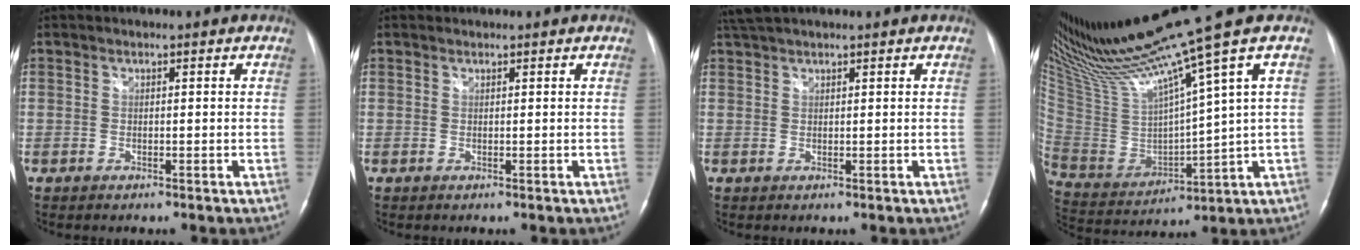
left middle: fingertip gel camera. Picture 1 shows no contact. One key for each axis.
{"total": 0.0}
{"total": 3.3, "fx": 2.9, "fy": 0.4, "fz": 1.5, "tx": -0.033, "ty": 0.030, "tz": 0.057}
{"total": 18.1, "fx": 14.1, "fy": -2.6, "fz": 11.0, "tx": -0.202, "ty": -0.034, "tz": 0.272}